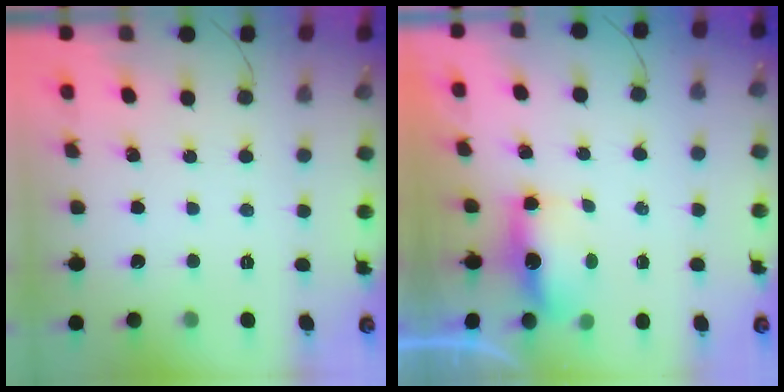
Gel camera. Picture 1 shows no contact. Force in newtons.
{"total": 6.8, "press": 6.7, "slide": 0.8}